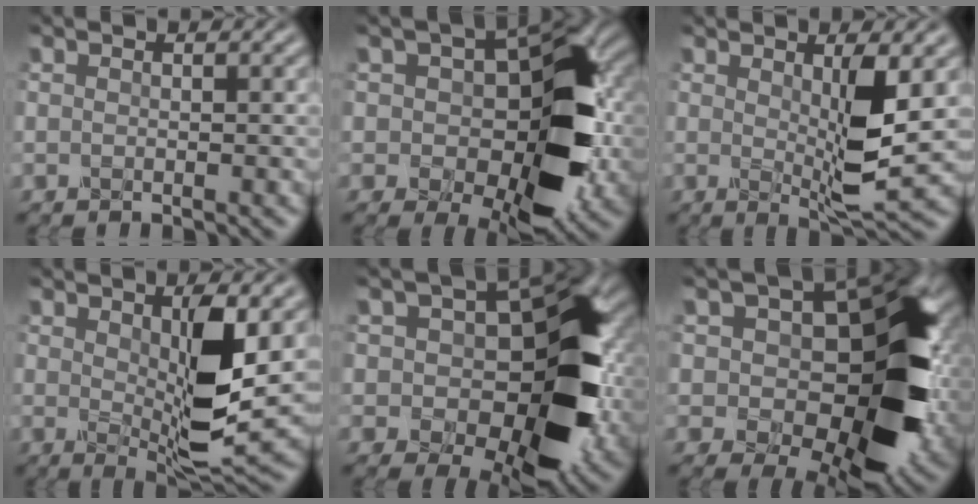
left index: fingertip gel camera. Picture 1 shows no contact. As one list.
[{"total": 11.3, "force": [-0.2, 6.7, 9.0], "torque": [-0.116, 0.004, -0.002]}, {"total": 4.9, "force": [0.7, 1.0, 4.7], "torque": [-0.079, -0.014, 0.013]}, {"total": 6.8, "force": [0.8, 1.9, 6.5], "torque": [-0.108, -0.017, 0.018]}, {"total": 12.5, "force": [-0.2, 7.8, 9.7], "torque": [-0.104, -0.005, -0.008]}, {"total": 13.6, "force": [0.7, 8.6, 10.6], "torque": [-0.111, -0.005, 0.007]}]